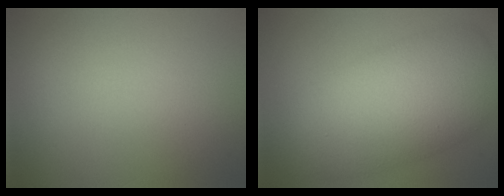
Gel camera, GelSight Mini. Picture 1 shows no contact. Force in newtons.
{"total": 9.5, "press": 9.5, "slide": 0.3}